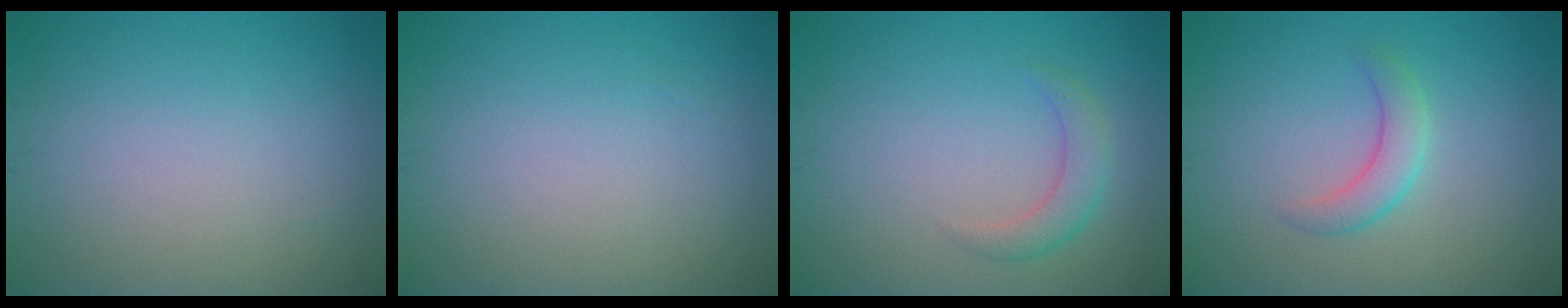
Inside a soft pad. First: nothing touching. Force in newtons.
{"total": 0.0}
{"total": 2.3, "press": 2.3, "slide": 0.1}
{"total": 2.4, "press": 2.4, "slide": 0.1}